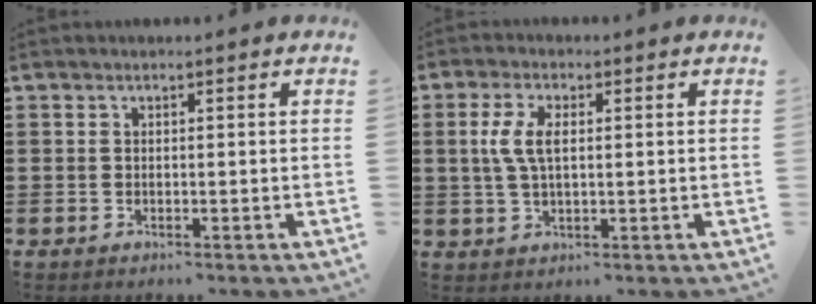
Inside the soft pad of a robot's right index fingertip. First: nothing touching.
{"total": 5.0, "force": [0.7, 2.3, 4.4], "torque": [-0.106, 0.006, 0.004]}